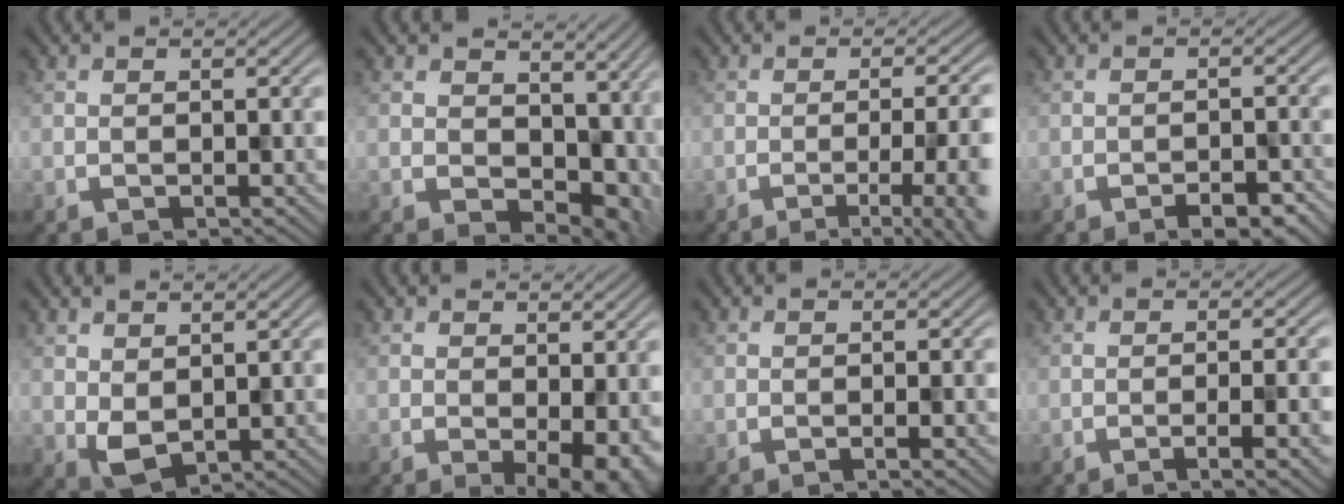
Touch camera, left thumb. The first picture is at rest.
{"total": 8.5, "force": [2.2, 6.0, 5.7], "torque": [-0.085, -0.023, 0.057]}
{"total": 9.5, "force": [-3.2, 3.1, 8.4], "torque": [-0.082, 0.000, -0.042]}
{"total": 2.9, "force": [-2.4, 0.8, 1.5], "torque": [-0.019, 0.008, -0.029]}
{"total": 2.5, "force": [0.7, 2.0, 1.3], "torque": [-0.036, -0.008, 0.024]}
{"total": 3.5, "force": [-0.3, 1.2, 3.3], "torque": [-0.045, -0.011, 0.007]}
{"total": 1.7, "force": [-0.5, 0.3, 1.7], "torque": [-0.018, 0.003, -0.008]}
{"total": 6.0, "force": [-2.5, 1.3, 5.3], "torque": [-0.067, 0.004, -0.027]}